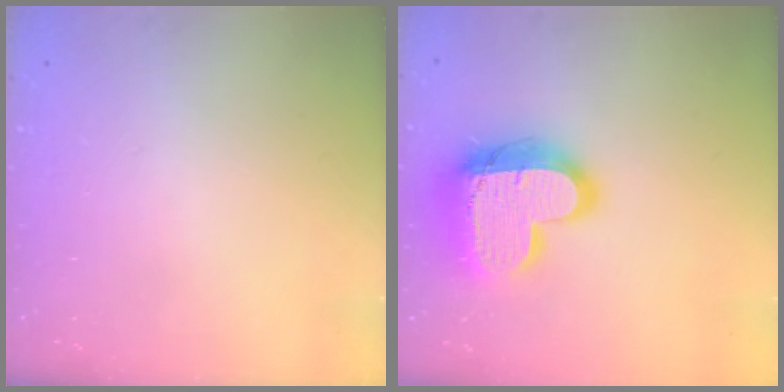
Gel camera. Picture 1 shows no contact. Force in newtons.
{"total": 19.1, "press": 19.0, "slide": 1.5}